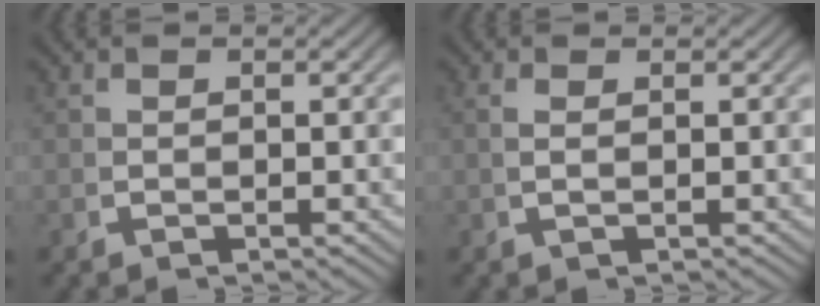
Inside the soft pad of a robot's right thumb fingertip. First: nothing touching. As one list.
[{"total": 0.8, "force": [0.3, -0.3, 0.7], "torque": [-0.016, 0.004, 0.008]}]